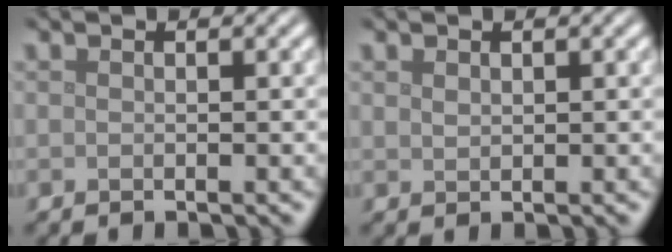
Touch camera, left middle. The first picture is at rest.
{"total": 0.7, "force": [0.5, 0.5, 0.4], "torque": [-0.010, -0.001, 0.012]}